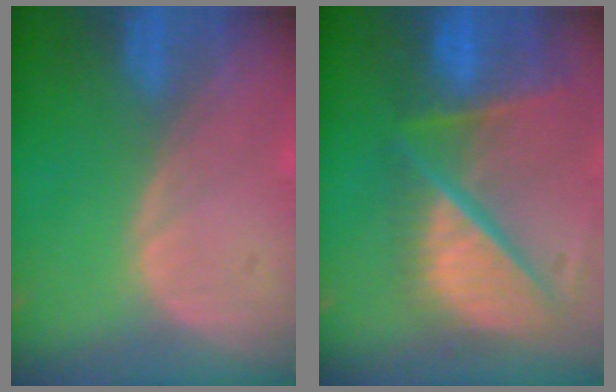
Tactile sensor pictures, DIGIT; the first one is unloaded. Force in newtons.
{"total": 12.0, "press": 10.0, "slide": 6.6}